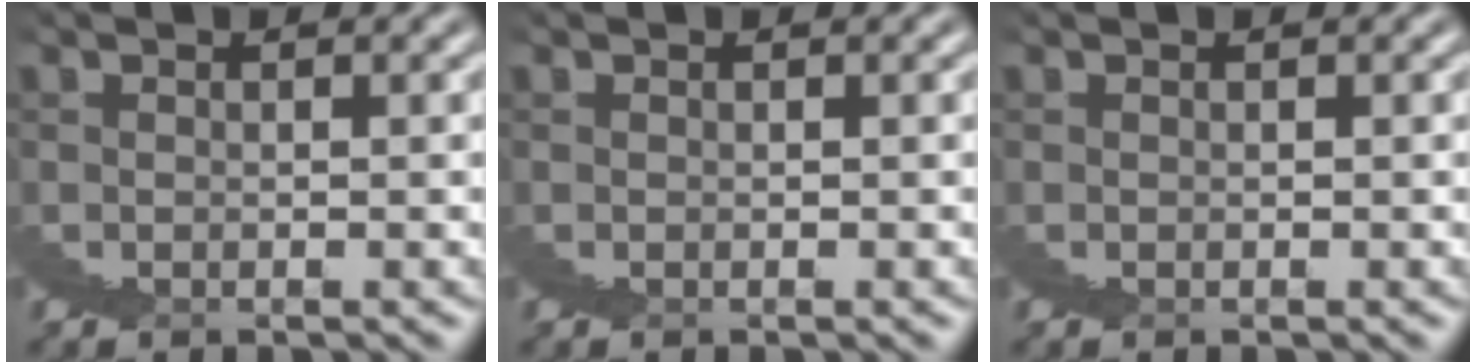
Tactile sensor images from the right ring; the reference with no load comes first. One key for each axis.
{"total": 0.0}
{"total": 0.0}